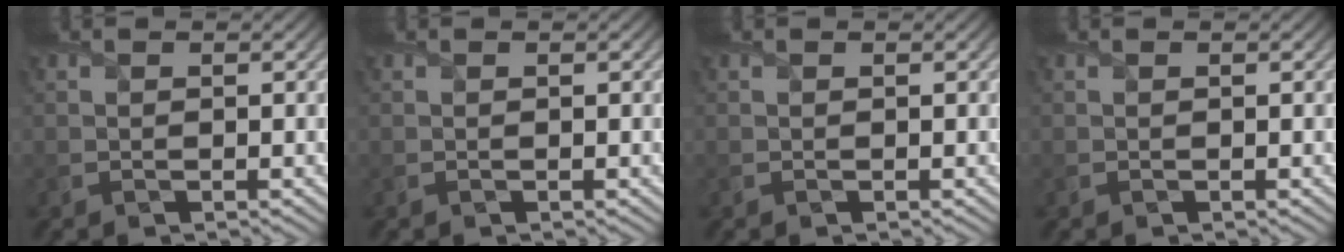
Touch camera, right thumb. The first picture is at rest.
{"total": 0.0}
{"total": 0.0}
{"total": 0.0}